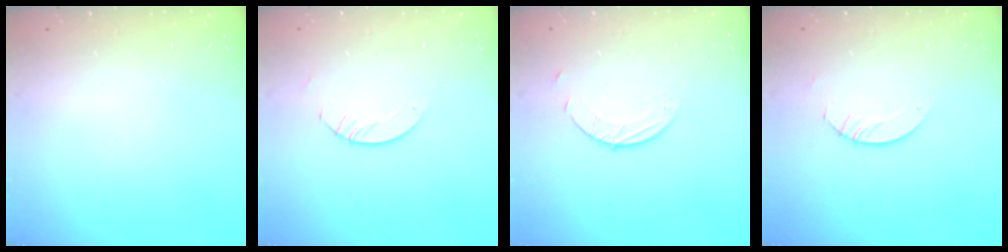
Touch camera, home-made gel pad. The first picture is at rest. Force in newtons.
{"total": 2.1, "press": 2.1, "slide": 0.2}
{"total": 2.7, "press": 2.7, "slide": 0.3}
{"total": 2.1, "press": 2.1, "slide": 0.2}